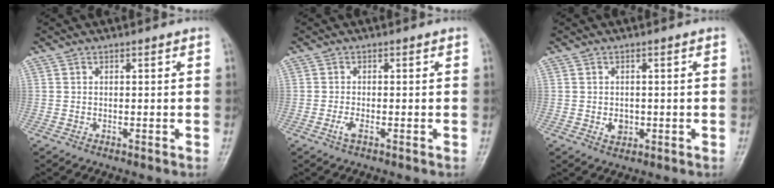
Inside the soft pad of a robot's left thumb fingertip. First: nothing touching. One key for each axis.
{"total": 1.7, "fx": -0.8, "fy": 0.5, "fz": 1.5, "tx": -0.038, "ty": -0.002, "tz": -0.018}
{"total": 2.4, "fx": -0.4, "fy": 1.9, "fz": 1.4, "tx": -0.016, "ty": 0.000, "tz": -0.001}